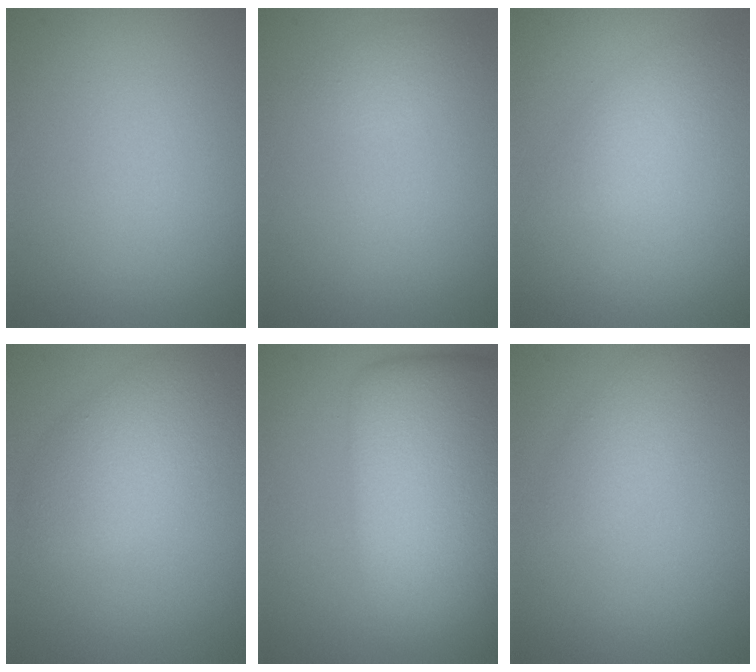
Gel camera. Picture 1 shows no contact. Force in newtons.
{"total": 1.1, "press": 1.1, "slide": 0.1}
{"total": 2.4, "press": 2.4, "slide": 0.0}
{"total": 5.2, "press": 5.2, "slide": 0.2}
{"total": 12.8, "press": 12.8, "slide": 0.5}
{"total": 1.9, "press": 1.9, "slide": 0.1}